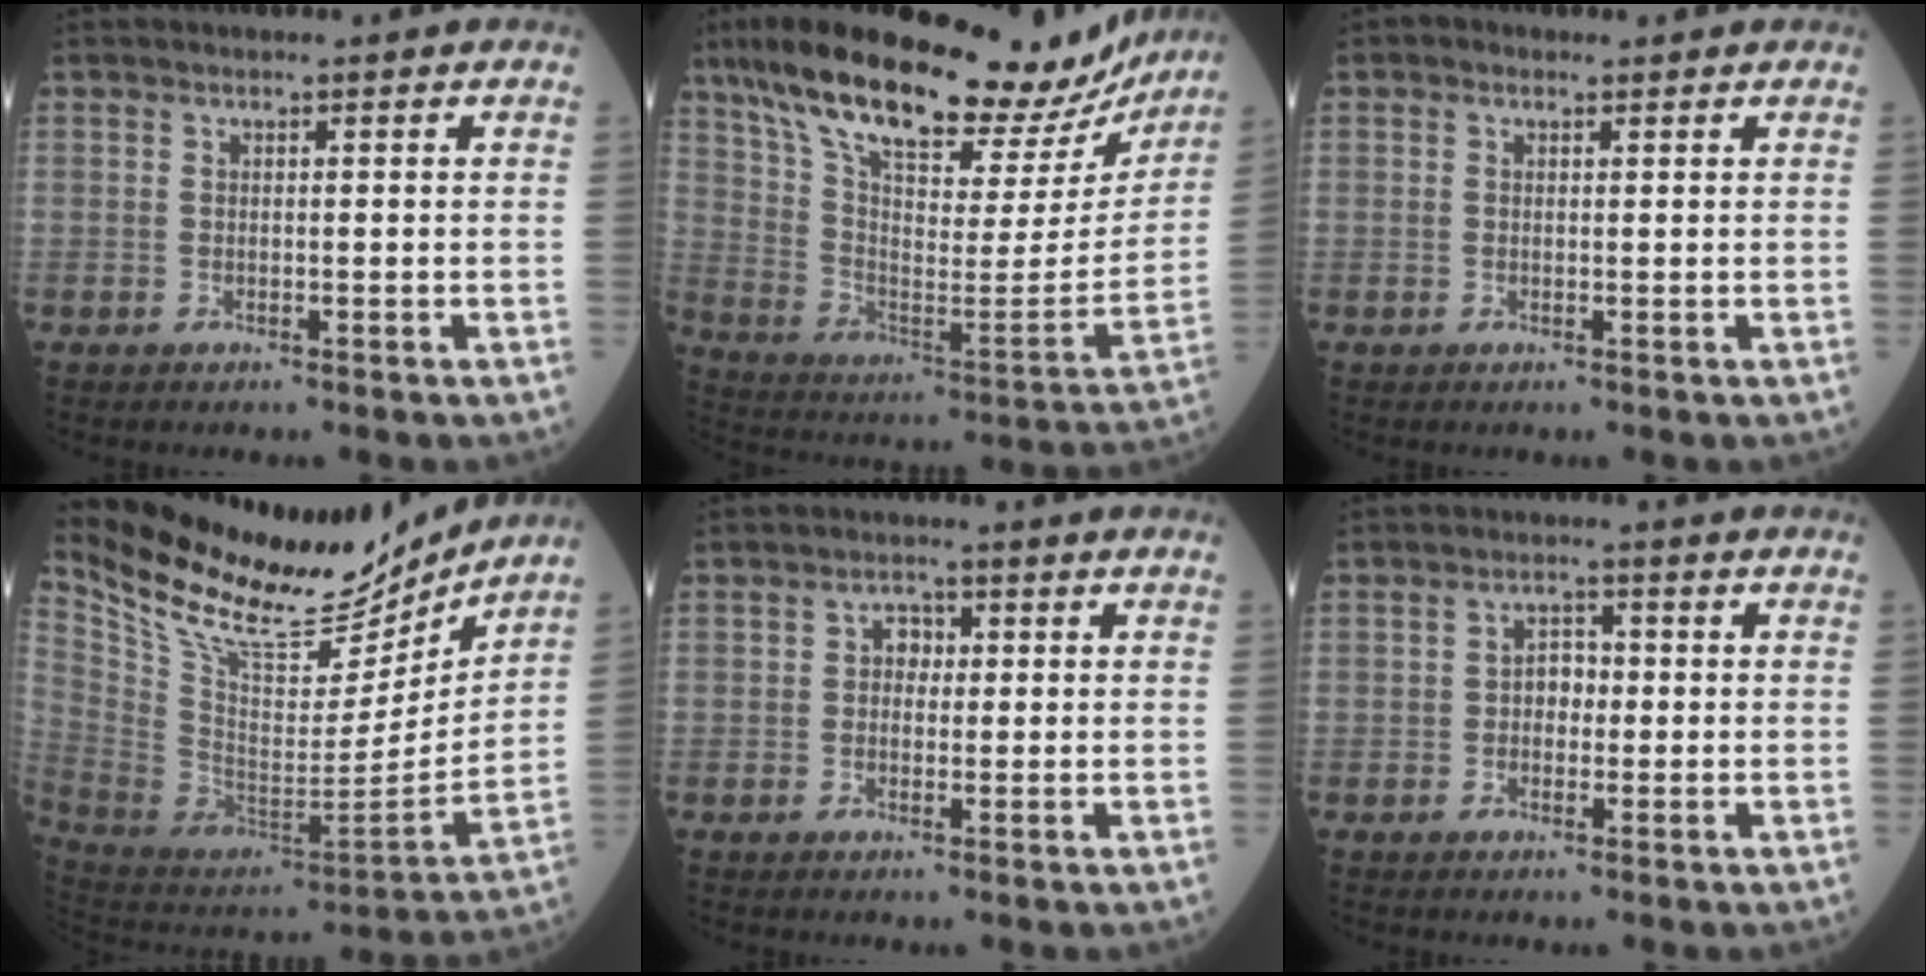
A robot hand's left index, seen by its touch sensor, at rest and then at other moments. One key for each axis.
{"total": 29.3, "fx": 24.1, "fy": 8.5, "fz": 14.4, "tx": -0.242, "ty": 0.005, "tz": 0.347}
{"total": 1.3, "fx": 0.6, "fy": 0.9, "fz": 0.6, "tx": -0.016, "ty": 0.010, "tz": 0.006}
{"total": 22.5, "fx": 20.1, "fy": 5.3, "fz": 8.5, "tx": -0.167, "ty": -0.037, "tz": 0.334}
{"total": 2.3, "fx": 0.1, "fy": 1.7, "fz": 1.5, "tx": -0.020, "ty": 0.008, "tz": -0.003}
{"total": 2.8, "fx": -0.4, "fy": 1.9, "fz": 2.0, "tx": -0.028, "ty": 0.009, "tz": -0.012}